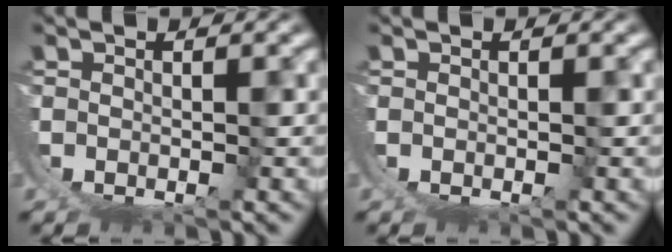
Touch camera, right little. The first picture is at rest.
{"total": 0.0}